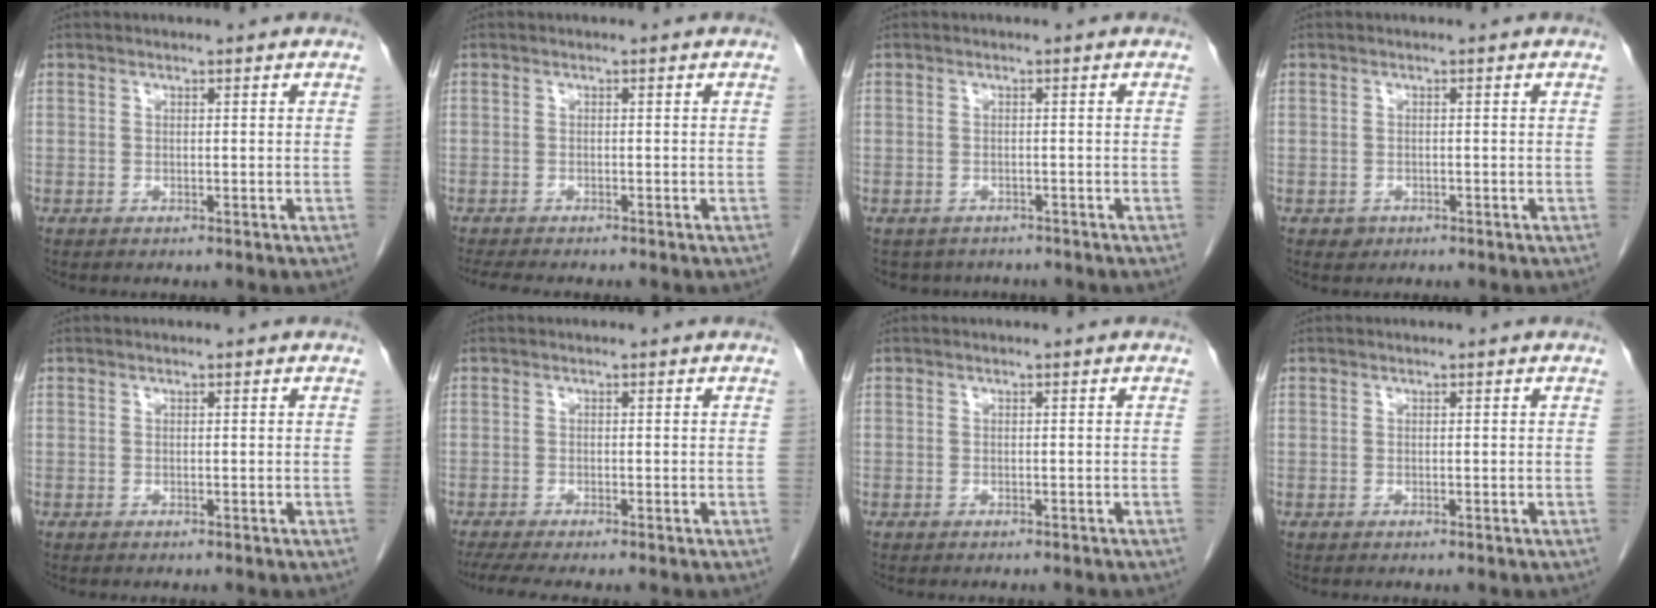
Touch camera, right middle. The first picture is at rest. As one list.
[{"total": 5.6, "force": [-4.8, 1.1, 2.7], "torque": [-0.038, -0.011, -0.070]}, {"total": 4.6, "force": [-3.9, 2.3, 0.3], "torque": [-0.001, 0.004, -0.048]}, {"total": 1.1, "force": [-0.6, 0.9, 0.2], "torque": [-0.001, 0.003, -0.007]}, {"total": 0.0}, {"total": 3.9, "force": [-3.2, 0.0, 2.3], "torque": [-0.040, -0.011, -0.057]}, {"total": 2.5, "force": [-2.3, 0.4, 0.9], "torque": [-0.015, -0.002, -0.026]}, {"total": 0.0}]